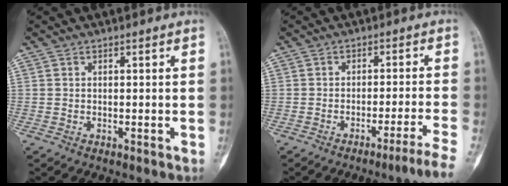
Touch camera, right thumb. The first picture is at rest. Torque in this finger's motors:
{"motor_torque": [1.01, -0.49, 0.62, -0.29, 0.00]}